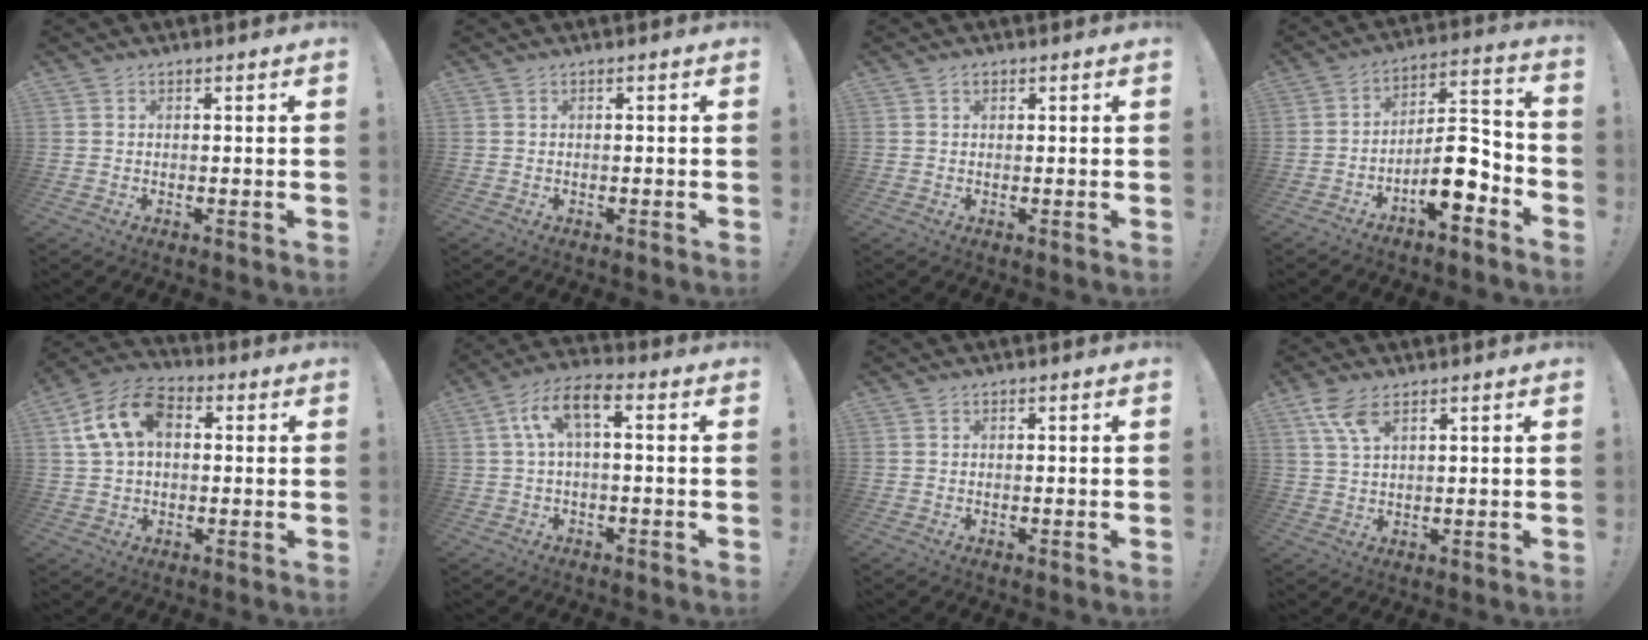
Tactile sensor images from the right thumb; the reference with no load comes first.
{"total": 0.0}
{"total": 0.8, "force": [0.4, 0.6, 0.4], "torque": [-0.005, 0.001, 0.007]}
{"total": 12.2, "force": [-6.2, 4.7, 9.4], "torque": [-0.135, 0.034, -0.102]}
{"total": 13.7, "force": [3.4, 9.2, 9.6], "torque": [-0.184, 0.015, 0.070]}
{"total": 8.5, "force": [1.6, 3.0, 7.8], "torque": [-0.154, 0.000, 0.029]}
{"total": 0.0}
{"total": 7.0, "force": [4.1, 2.9, 4.9], "torque": [-0.098, -0.011, 0.078]}